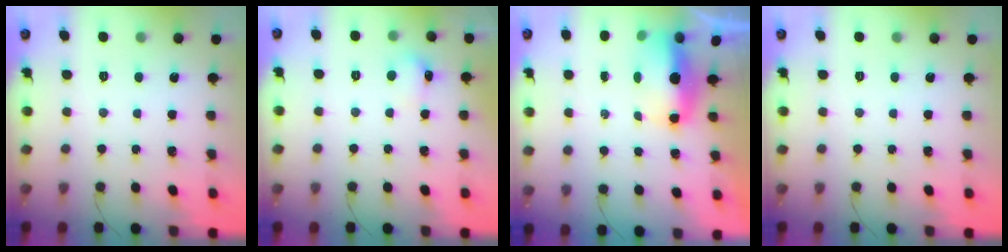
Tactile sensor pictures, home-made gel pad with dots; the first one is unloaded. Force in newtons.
{"total": 7.0, "press": 6.8, "slide": 1.6}
{"total": 8.7, "press": 7.0, "slide": 5.1}
{"total": 0.0}